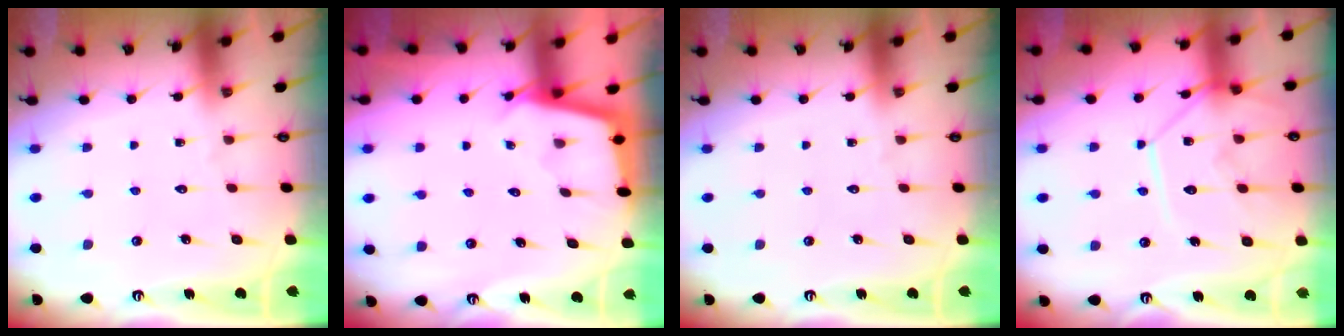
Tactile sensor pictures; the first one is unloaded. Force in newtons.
{"total": 2.5, "press": 2.5, "slide": 0.1}
{"total": 0.0}
{"total": 11.5, "press": 11.4, "slide": 1.3}